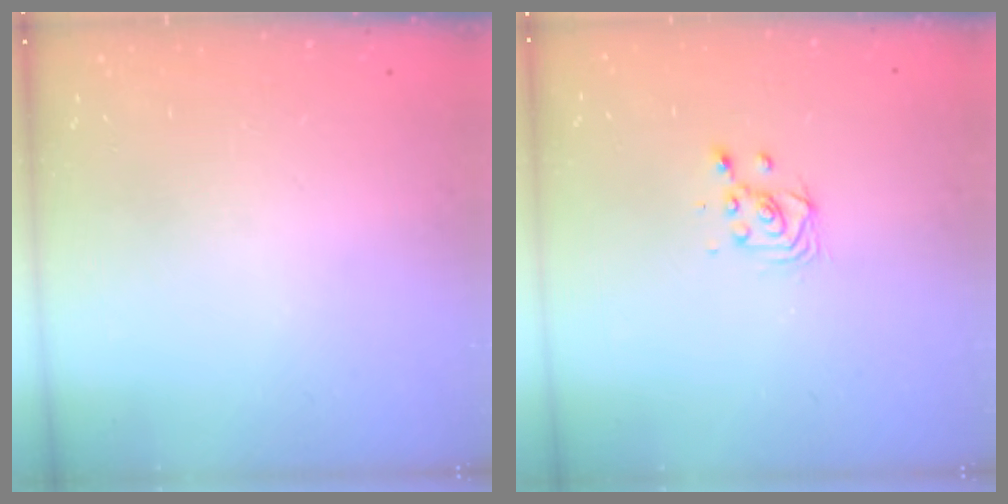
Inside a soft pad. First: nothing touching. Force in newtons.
{"total": 3.2, "press": 3.2, "slide": 0.6}